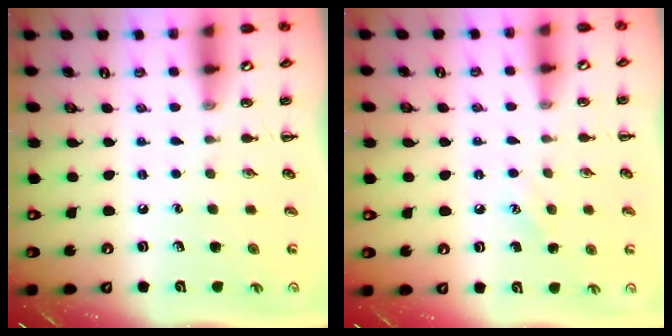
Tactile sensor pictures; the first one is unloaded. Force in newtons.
{"total": 5.4, "press": 5.2, "slide": 1.3}